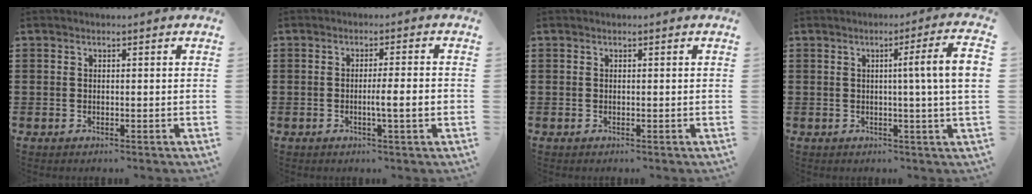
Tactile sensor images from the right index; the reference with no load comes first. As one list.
[{"total": 3.8, "force": [-0.7, -0.1, 3.8], "torque": [-0.064, -0.005, -0.016]}, {"total": 0.0}, {"total": 6.9, "force": [0.8, -0.8, 6.8], "torque": [-0.107, -0.013, 0.004]}]